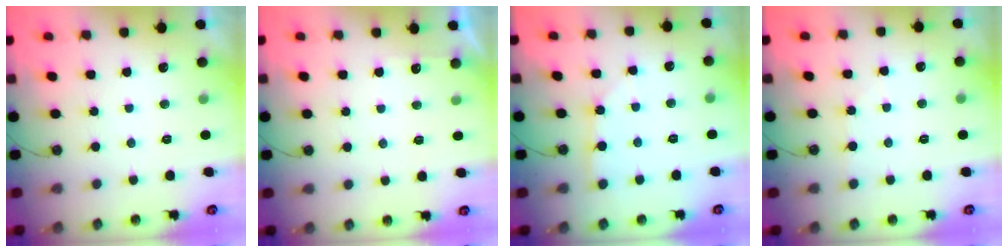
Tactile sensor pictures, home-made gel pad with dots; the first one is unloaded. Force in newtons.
{"total": 3.1, "press": 3.1, "slide": 0.4}
{"total": 3.7, "press": 3.7, "slide": 0.2}
{"total": 2.5, "press": 2.5, "slide": 0.4}